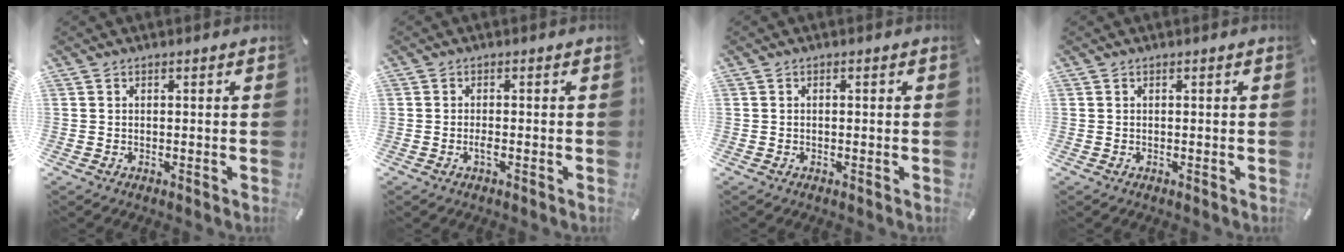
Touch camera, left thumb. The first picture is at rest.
{"total": 1.3, "force": [-0.5, 0.2, 1.2], "torque": [-0.023, 0.000, -0.008]}
{"total": 0.6, "force": [-0.1, 0.3, 0.5], "torque": [-0.009, -0.001, -0.003]}
{"total": 0.0}